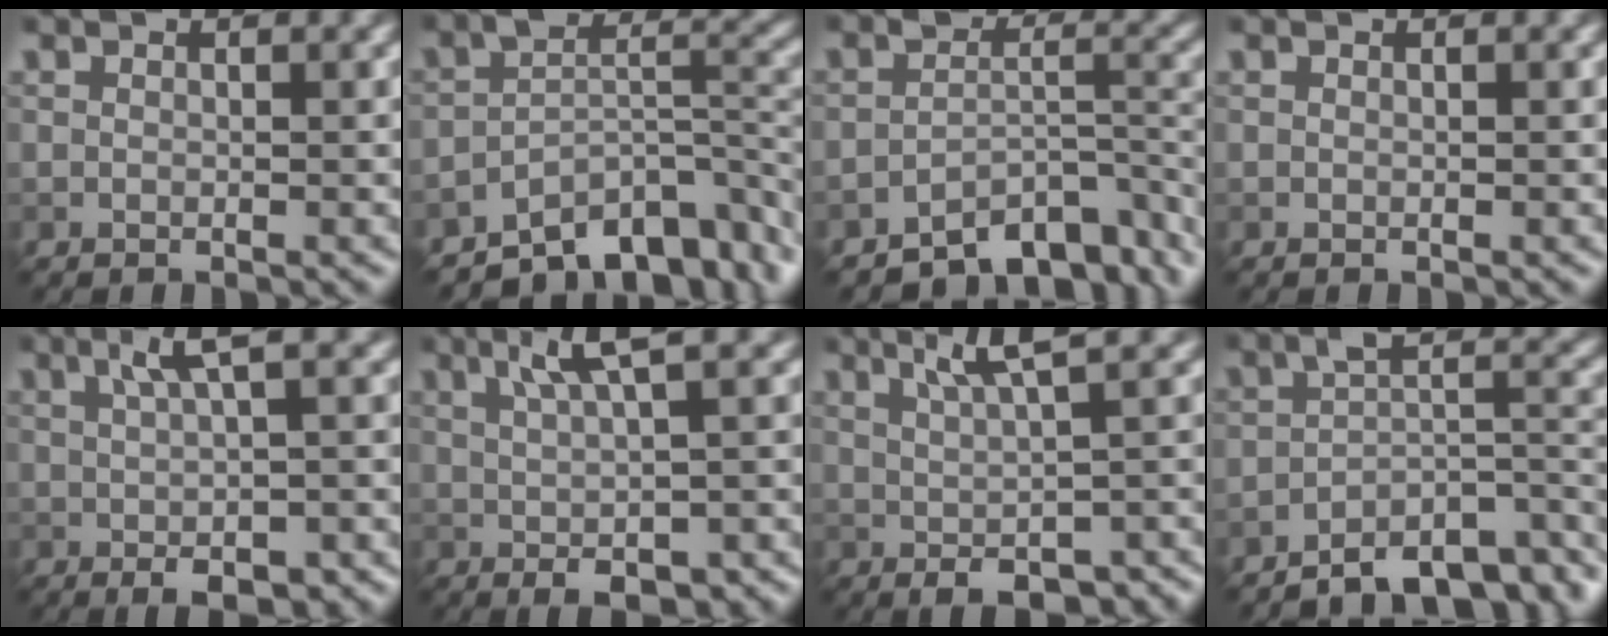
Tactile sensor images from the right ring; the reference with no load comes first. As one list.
[{"total": 9.1, "force": [-6.1, 4.0, 5.4], "torque": [-0.063, -0.011, -0.105]}, {"total": 7.5, "force": [-5.6, 3.2, 3.7], "torque": [-0.032, -0.013, -0.090]}, {"total": 0.0}, {"total": 5.3, "force": [0.7, 1.4, 5.0], "torque": [-0.071, 0.004, 0.013]}, {"total": 5.8, "force": [1.3, 1.5, 5.5], "torque": [-0.076, 0.002, 0.022]}, {"total": 5.8, "force": [1.6, 1.6, 5.4], "torque": [-0.068, 0.007, 0.032]}, {"total": 7.6, "force": [-5.2, 2.6, 5.0], "torque": [-0.054, 0.000, -0.082]}]